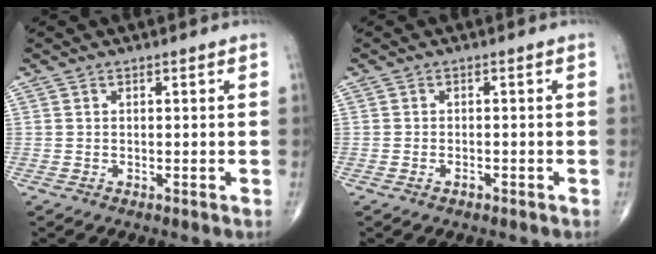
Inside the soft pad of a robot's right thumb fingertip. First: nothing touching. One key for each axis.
{"total": 1.1, "fx": -0.7, "fy": 0.6, "fz": 0.5, "tx": -0.010, "ty": 0.005, "tz": -0.010}